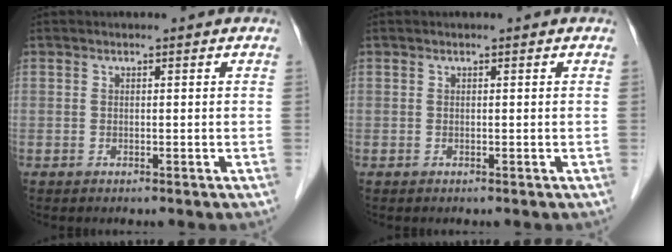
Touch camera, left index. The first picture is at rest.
{"total": 0.0}